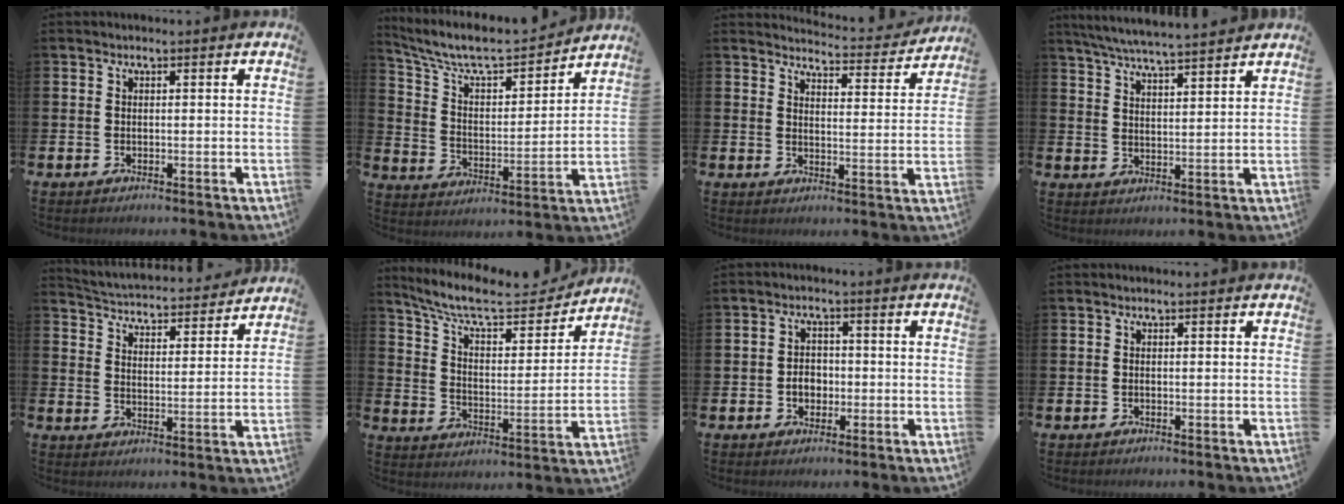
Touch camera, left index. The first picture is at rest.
{"total": 8.4, "force": [7.6, 2.0, 2.9], "torque": [-0.093, -0.055, 0.128]}
{"total": 3.9, "force": [3.9, 0.3, 0.3], "torque": [-0.006, -0.038, 0.061]}
{"total": 6.1, "force": [5.9, -0.1, 1.4], "torque": [-0.044, -0.033, 0.104]}
{"total": 4.3, "force": [4.3, 0.7, 0.2], "torque": [-0.028, -0.043, 0.070]}
{"total": 9.6, "force": [8.4, 2.4, 4.1], "torque": [-0.108, -0.054, 0.141]}
{"total": 2.9, "force": [-0.8, 2.3, 1.6], "torque": [-0.014, -0.003, -0.022]}
{"total": 0.0}